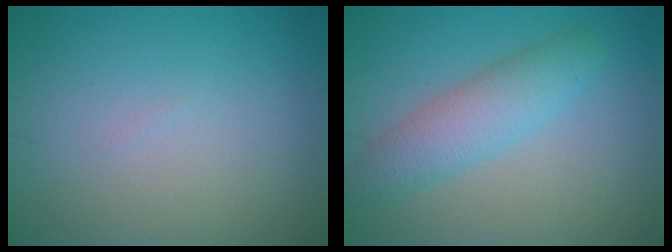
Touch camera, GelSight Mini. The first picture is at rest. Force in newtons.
{"total": 4.0, "press": 4.0, "slide": 0.0}